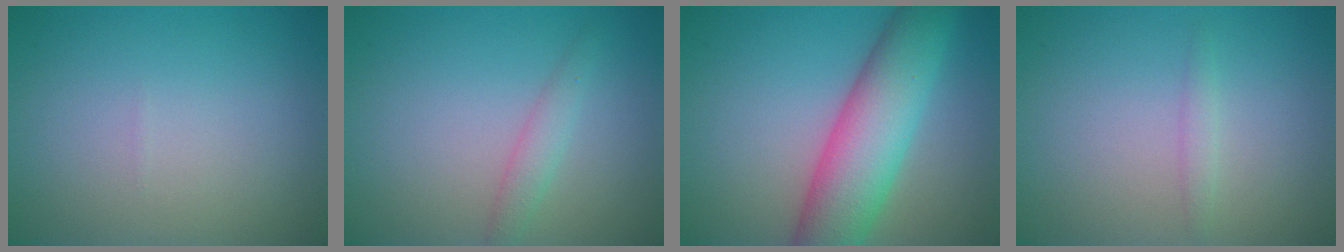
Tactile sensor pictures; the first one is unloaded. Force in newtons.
{"total": 1.6, "press": 1.6, "slide": 0.0}
{"total": 8.5, "press": 8.5, "slide": 0.2}
{"total": 0.9, "press": 0.9, "slide": 0.1}